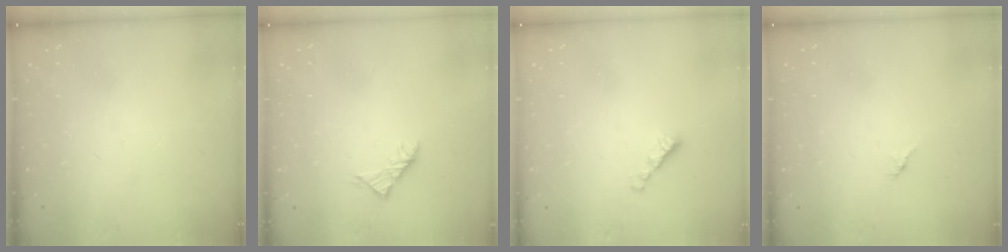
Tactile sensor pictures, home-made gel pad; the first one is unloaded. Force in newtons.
{"total": 2.9, "press": 2.8, "slide": 0.8}
{"total": 2.7, "press": 2.6, "slide": 0.7}
{"total": 1.4, "press": 1.4, "slide": 0.4}